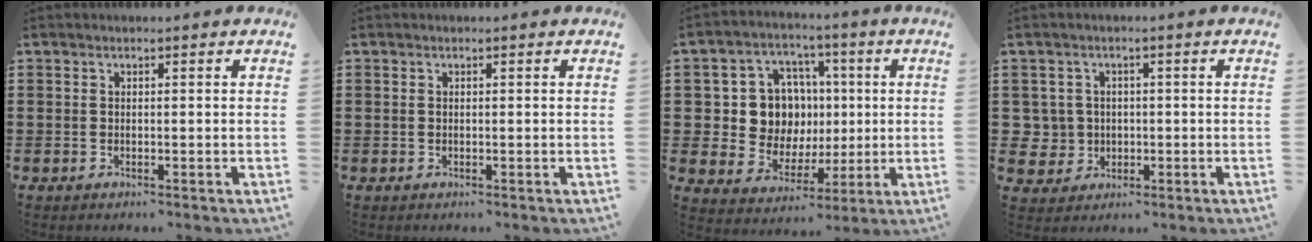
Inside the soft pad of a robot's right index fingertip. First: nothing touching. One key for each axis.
{"total": 0.0}
{"total": 10.7, "fx": 1.2, "fy": 9.6, "fz": 4.6, "tx": -0.103, "ty": 0.013, "tz": 0.032}
{"total": 3.7, "fx": -0.2, "fy": 3.6, "fz": 0.4, "tx": -0.028, "ty": 0.008, "tz": -0.005}